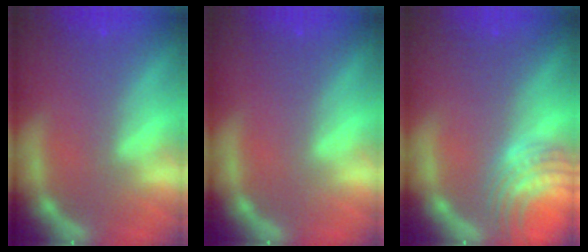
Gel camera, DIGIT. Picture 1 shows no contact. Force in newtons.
{"total": 0.0}
{"total": 7.5}